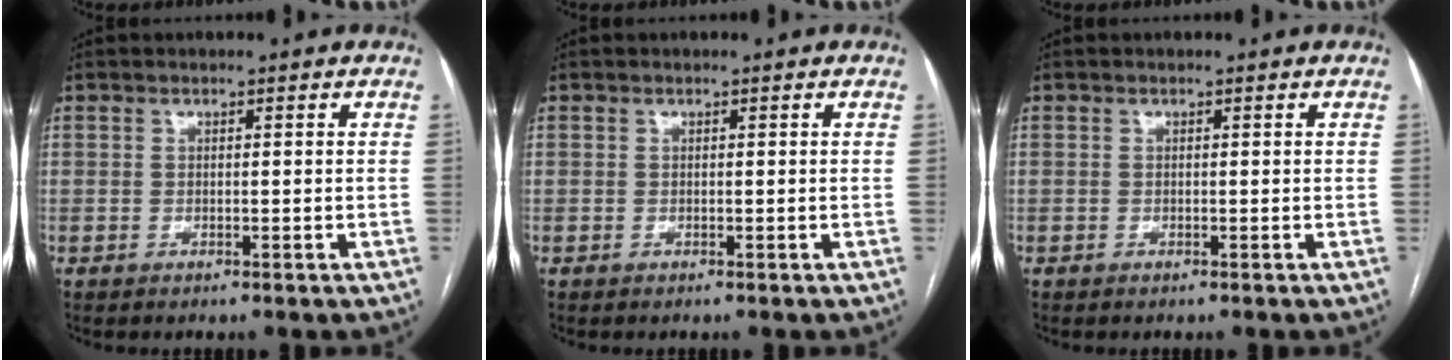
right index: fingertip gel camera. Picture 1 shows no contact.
{"total": 0.0}
{"total": 0.0}